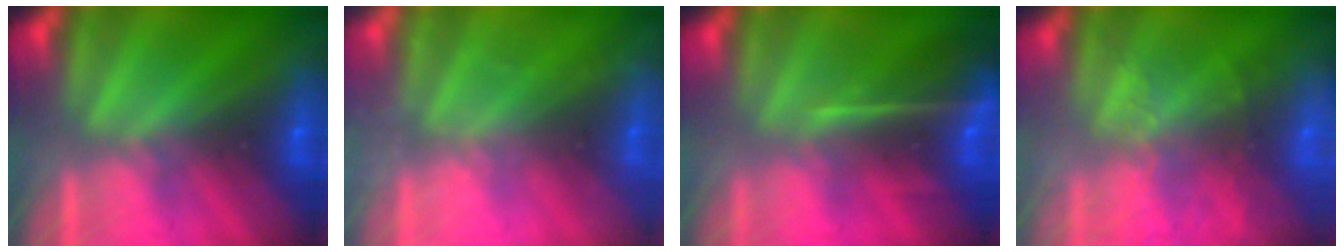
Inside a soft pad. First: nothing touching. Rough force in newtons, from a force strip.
{"total": 2.2}
{"total": 7.1}
{"total": 8.7}